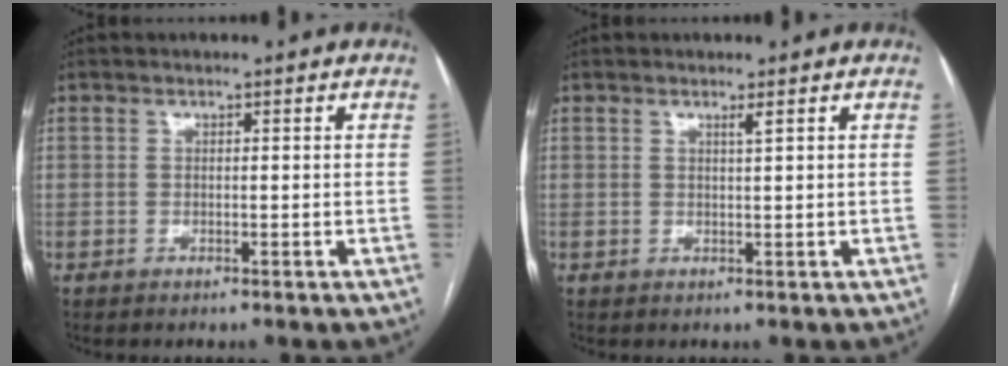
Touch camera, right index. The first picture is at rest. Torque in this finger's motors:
{"motor_torque": [0.12, 0.16, -0.01, 0.01]}